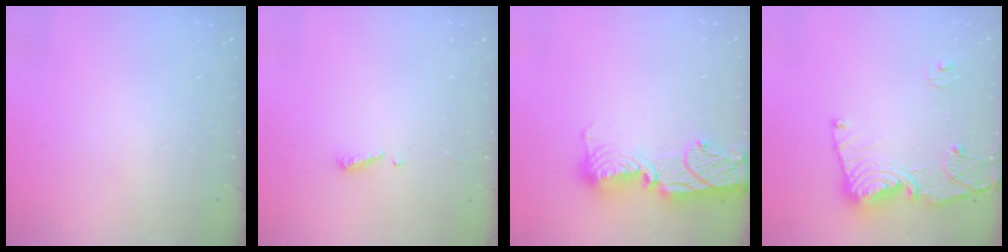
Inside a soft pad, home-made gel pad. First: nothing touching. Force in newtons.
{"total": 4.9, "press": 4.8, "slide": 0.4}
{"total": 17.0, "press": 16.3, "slide": 4.7}
{"total": 14.7, "press": 14.6, "slide": 1.8}